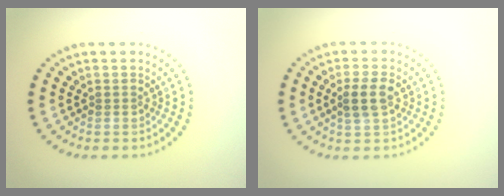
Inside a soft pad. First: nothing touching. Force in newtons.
{"total": 2.5, "press": 2.4, "slide": 0.6}